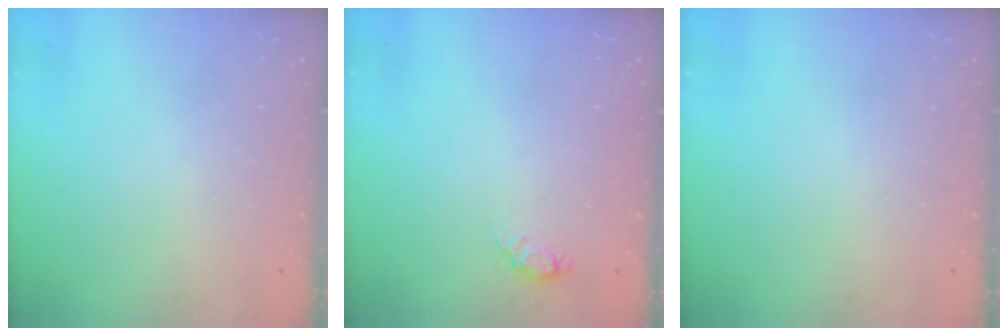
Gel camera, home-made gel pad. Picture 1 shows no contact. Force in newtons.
{"total": 6.2, "press": 5.9, "slide": 1.9}
{"total": 0.0}